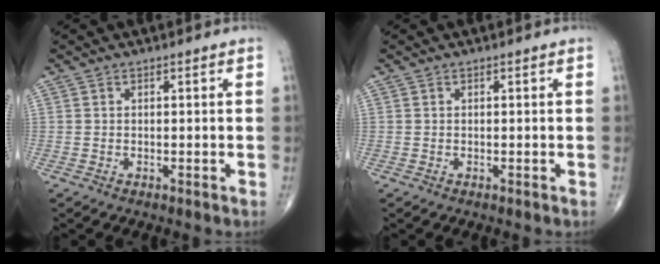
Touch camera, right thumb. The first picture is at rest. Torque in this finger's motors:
{"motor_torque": [0.00, 0.00, -0.06, 0.04, 0.00]}